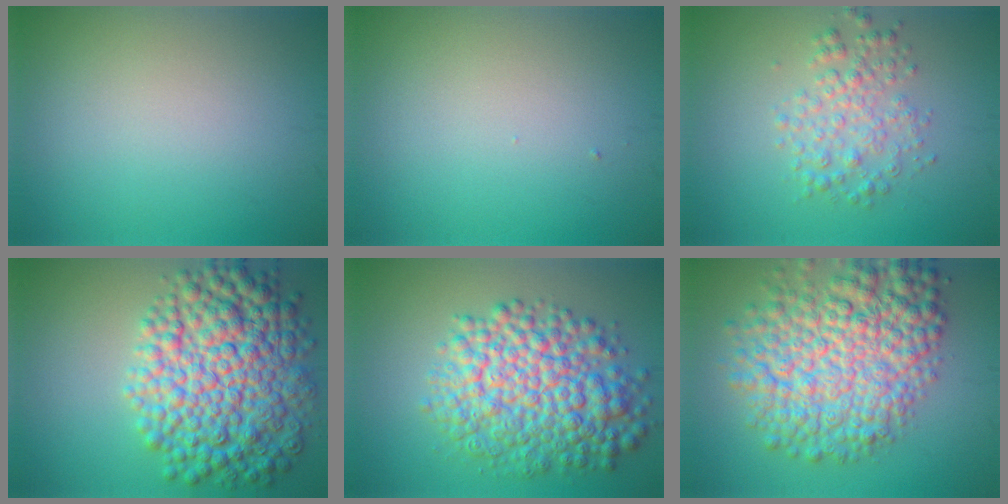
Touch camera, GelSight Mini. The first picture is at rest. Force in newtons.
{"total": 0.0}
{"total": 3.1, "press": 3.1, "slide": 0.0}
{"total": 11.2, "press": 11.2, "slide": 0.1}
{"total": 9.5, "press": 9.5, "slide": 0.2}
{"total": 10.4, "press": 10.4, "slide": 0.3}